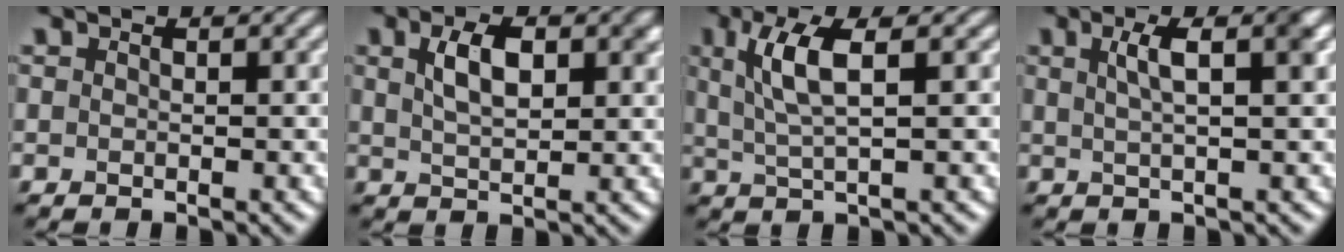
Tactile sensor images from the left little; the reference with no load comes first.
{"total": 4.6, "force": [1.5, 2.3, 3.6], "torque": [-0.069, 0.006, 0.028]}
{"total": 4.5, "force": [1.3, 1.1, 4.1], "torque": [-0.089, 0.001, 0.028]}
{"total": 3.9, "force": [1.3, 1.1, 3.5], "torque": [-0.047, 0.011, 0.018]}